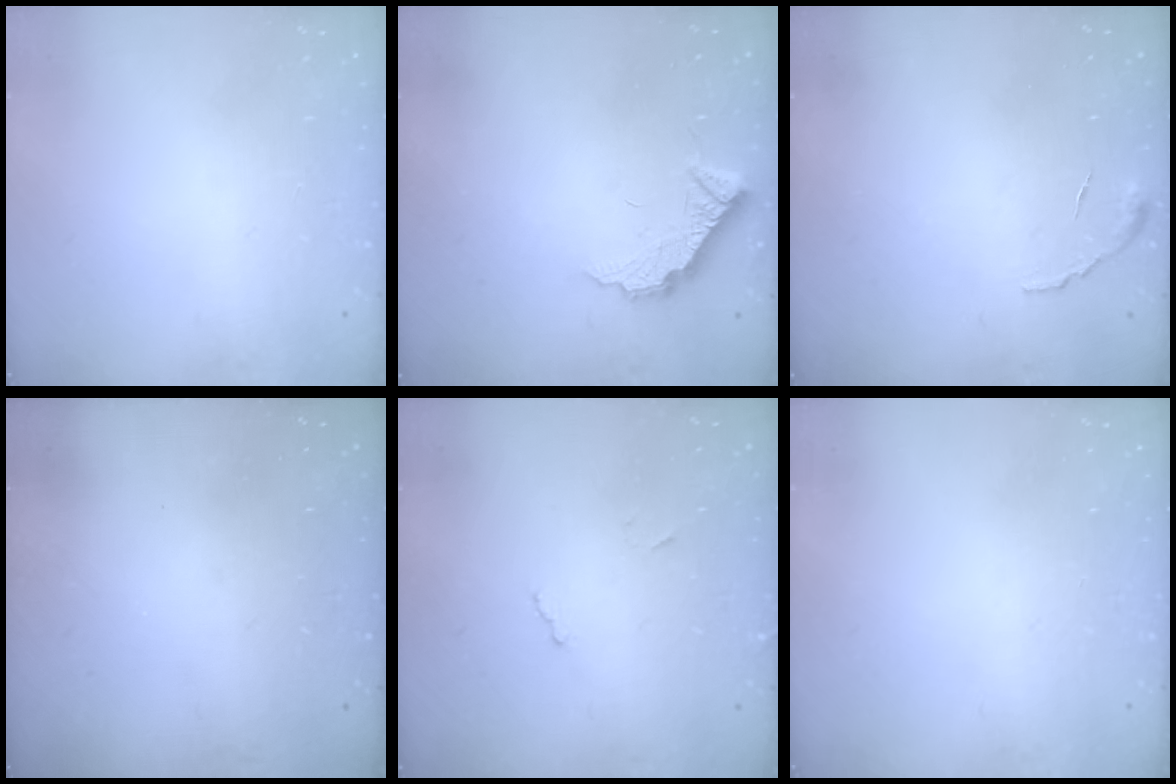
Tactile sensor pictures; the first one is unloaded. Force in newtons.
{"total": 10.3, "press": 10.3, "slide": 0.2}
{"total": 5.0, "press": 5.0, "slide": 0.2}
{"total": 3.2, "press": 3.2, "slide": 0.1}
{"total": 7.0, "press": 7.0, "slide": 0.4}
{"total": 0.0}